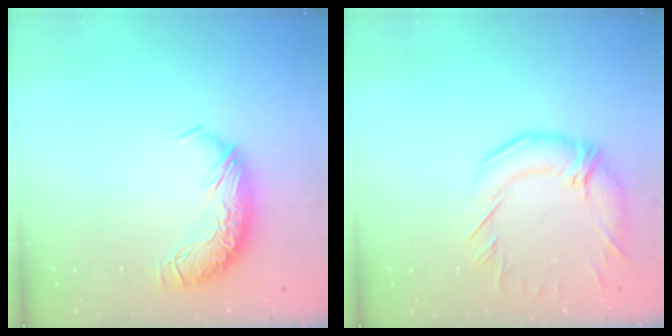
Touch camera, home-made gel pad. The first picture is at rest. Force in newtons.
{"total": 2.3, "press": 0.9, "slide": 2.1}